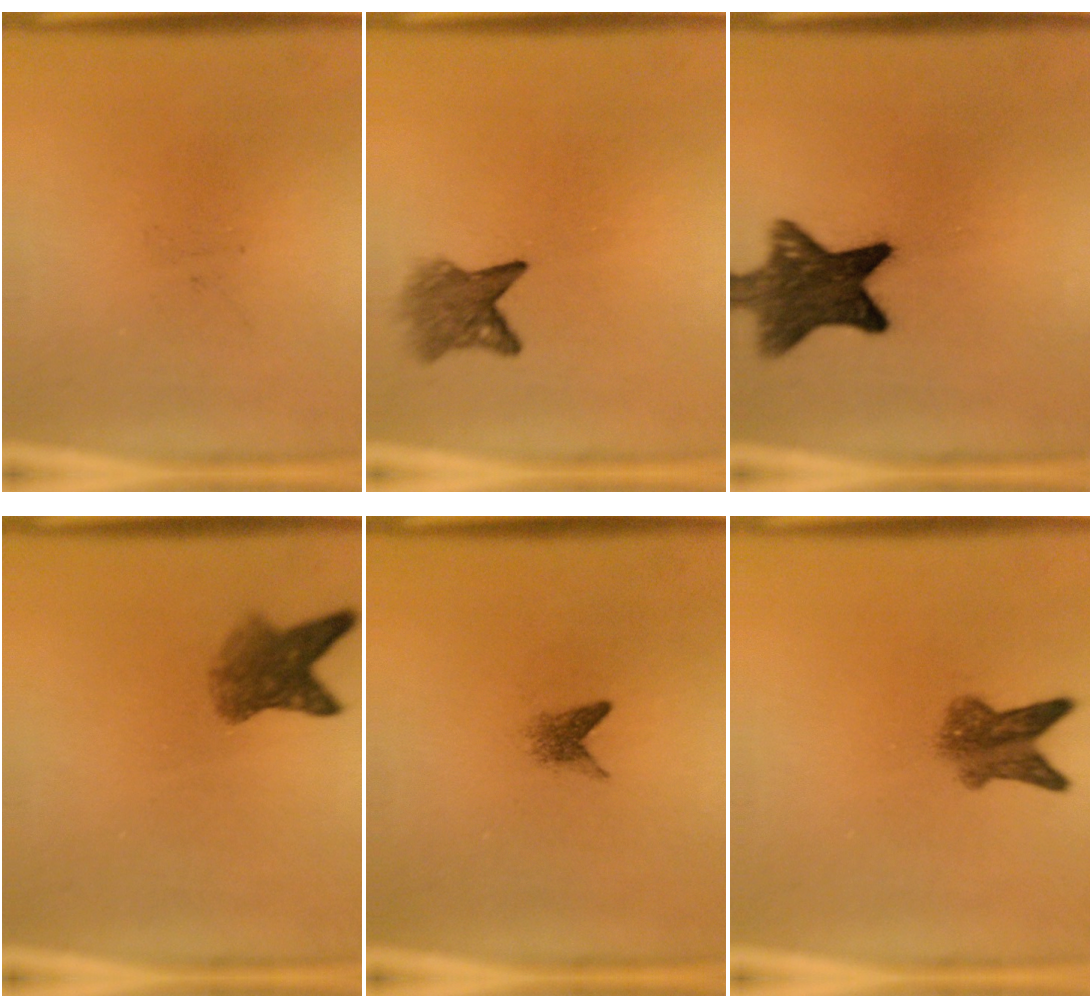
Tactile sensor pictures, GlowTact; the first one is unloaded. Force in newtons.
{"total": 3.9}
{"total": 10.4}
{"total": 4.9}
{"total": 1.5}
{"total": 5.0}